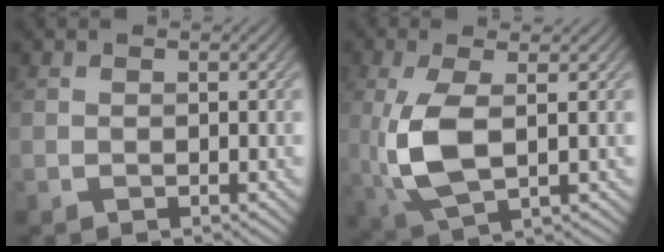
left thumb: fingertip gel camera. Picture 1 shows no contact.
{"total": 7.3, "force": [0.5, 2.8, 6.7], "torque": [-0.164, 0.001, 0.010]}